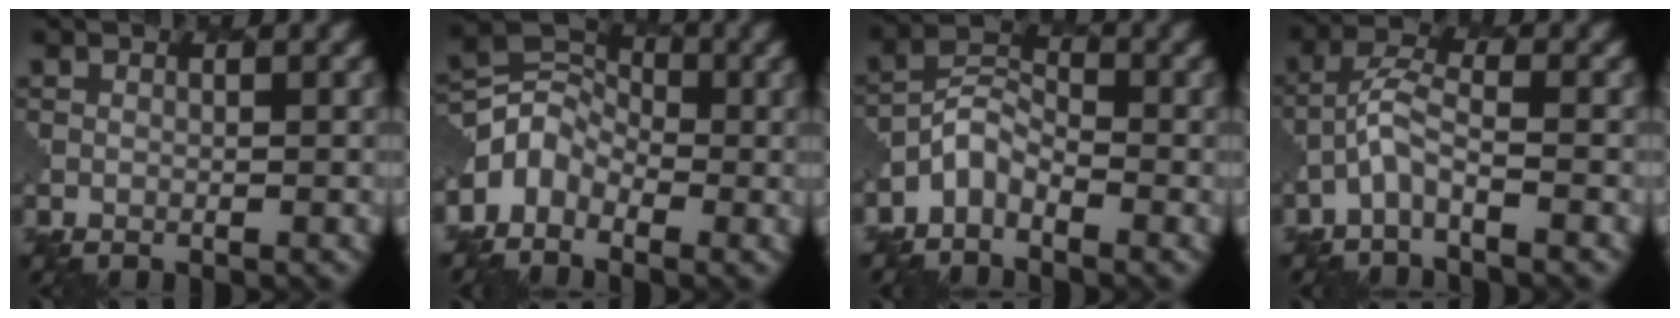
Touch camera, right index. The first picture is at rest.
{"total": 3.5, "force": [-1.9, 2.8, 1.1], "torque": [-0.013, 0.004, -0.048]}
{"total": 2.6, "force": [-1.8, 1.4, 1.0], "torque": [-0.020, 0.009, -0.047]}
{"total": 2.4, "force": [-1.4, 0.6, 1.9], "torque": [-0.044, 0.007, -0.035]}